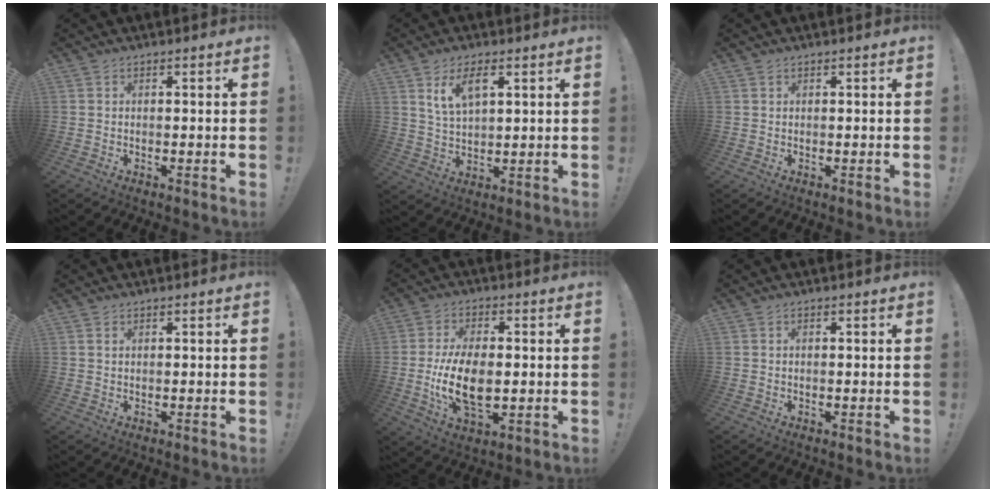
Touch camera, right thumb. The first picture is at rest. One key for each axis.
{"total": 7.6, "fx": 4.0, "fy": 3.2, "fz": 5.6, "tx": -0.105, "ty": -0.007, "tz": 0.072}
{"total": 0.5, "fx": 0.4, "fy": 0.3, "fz": 0.0, "tx": 0.000, "ty": 0.000, "tz": 0.008}
{"total": 0.8, "fx": 0.5, "fy": 0.4, "fz": 0.4, "tx": -0.013, "ty": 0.003, "tz": 0.011}
{"total": 13.9, "fx": -1.7, "fy": 7.4, "fz": 11.7, "tx": -0.225, "ty": -0.006, "tz": -0.034}
{"total": 0.0}